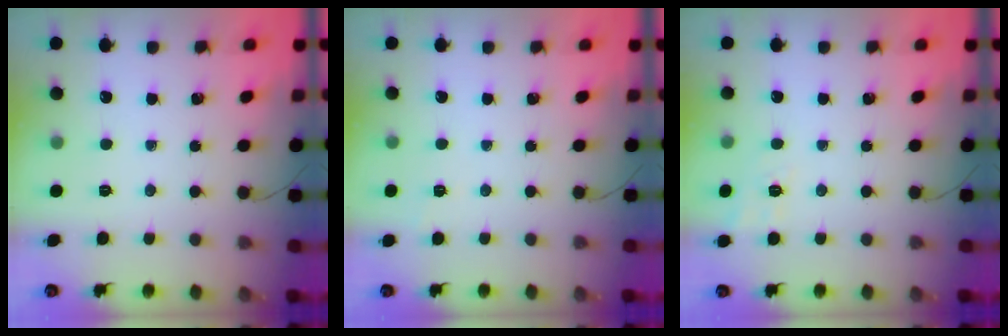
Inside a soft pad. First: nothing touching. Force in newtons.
{"total": 5.4, "press": 5.2, "slide": 1.5}
{"total": 7.4, "press": 7.1, "slide": 2.2}